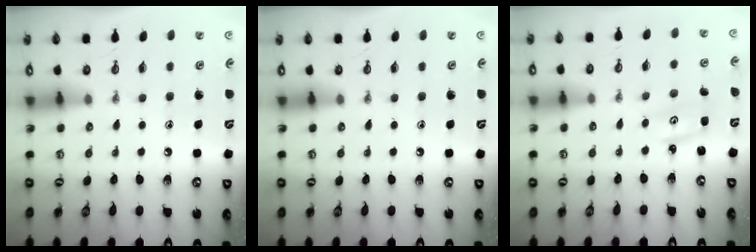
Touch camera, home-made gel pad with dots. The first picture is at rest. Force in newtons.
{"total": 0.0}
{"total": 2.7, "press": 2.7, "slide": 0.3}